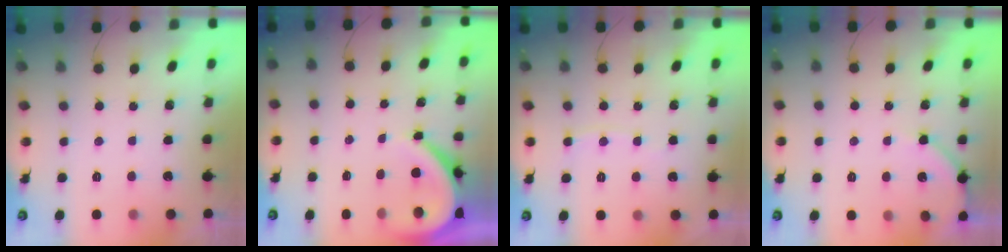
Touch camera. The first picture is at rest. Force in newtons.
{"total": 6.8, "press": 6.8, "slide": 0.6}
{"total": 3.9, "press": 3.9, "slide": 0.6}
{"total": 4.9, "press": 4.9, "slide": 0.6}